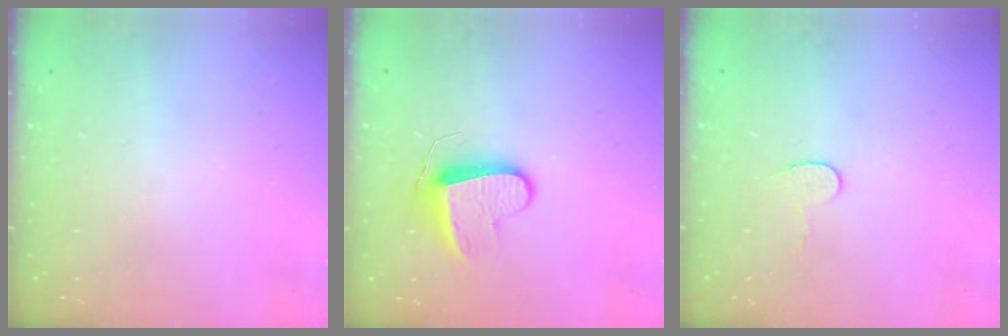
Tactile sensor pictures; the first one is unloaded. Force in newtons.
{"total": 8.8, "press": 8.8, "slide": 0.2}
{"total": 5.6, "press": 5.6, "slide": 0.5}